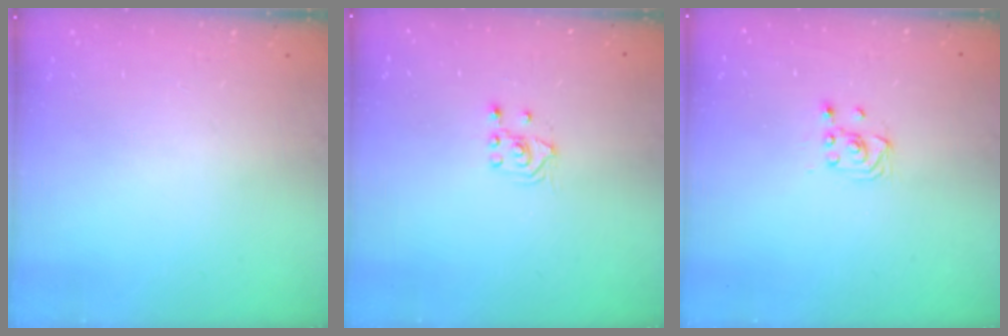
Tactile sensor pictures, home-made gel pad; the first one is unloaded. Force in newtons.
{"total": 2.6, "press": 2.4, "slide": 0.8}
{"total": 2.6, "press": 2.4, "slide": 1.0}